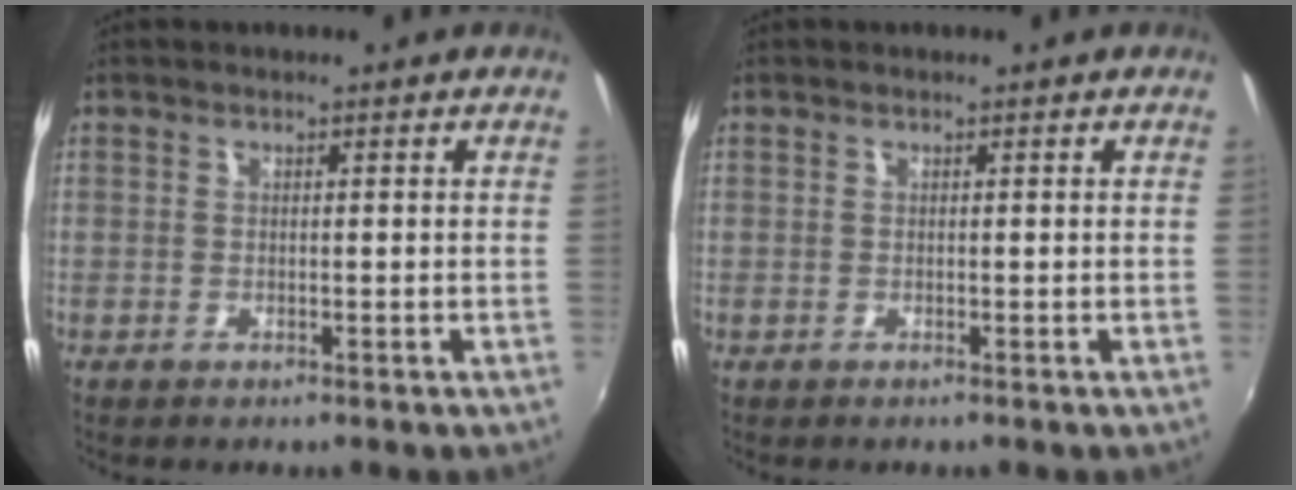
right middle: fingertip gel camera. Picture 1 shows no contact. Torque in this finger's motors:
{"motor_torque": [0.04, 0.19, -0.02, 0.00]}